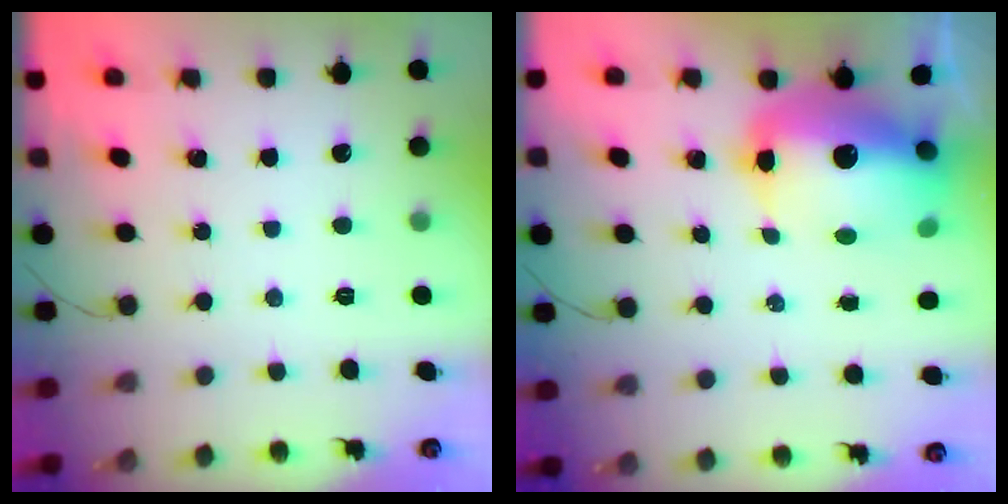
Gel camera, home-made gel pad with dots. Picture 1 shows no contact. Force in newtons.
{"total": 16.7, "press": 16.2, "slide": 4.1}